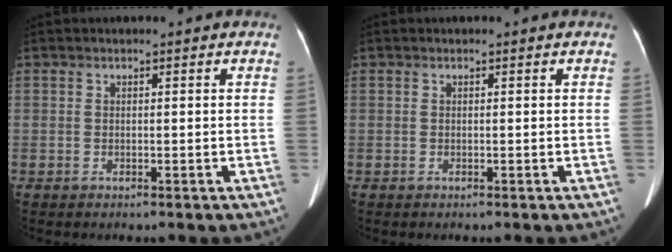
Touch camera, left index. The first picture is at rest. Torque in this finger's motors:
{"motor_torque": [0.00, 0.00, 0.00, 0.00]}